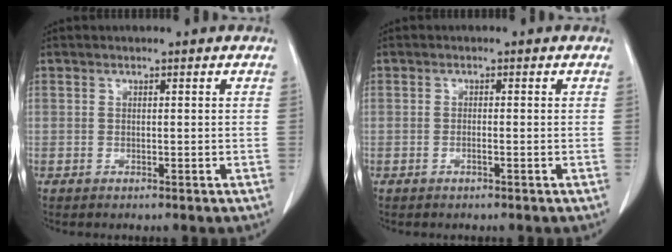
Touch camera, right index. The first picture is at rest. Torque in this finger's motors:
{"motor_torque": [-0.17, 0.11, -0.02, -0.01]}